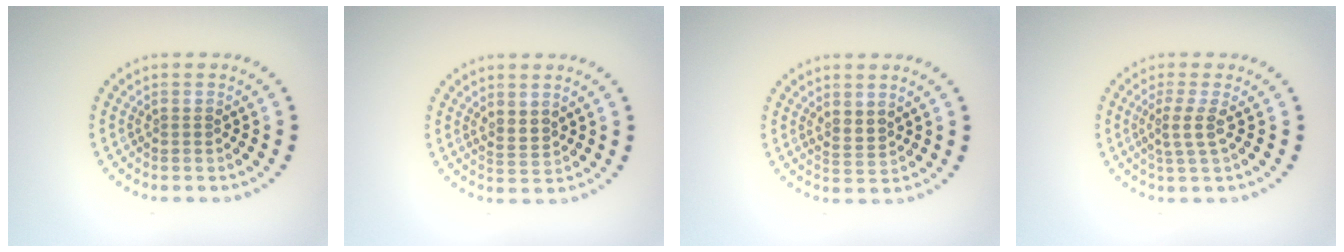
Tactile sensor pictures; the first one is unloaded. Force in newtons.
{"total": 1.8, "press": 1.4, "slide": 1.2}
{"total": 1.7, "press": 1.3, "slide": 1.1}
{"total": 2.1, "press": 1.6, "slide": 1.4}